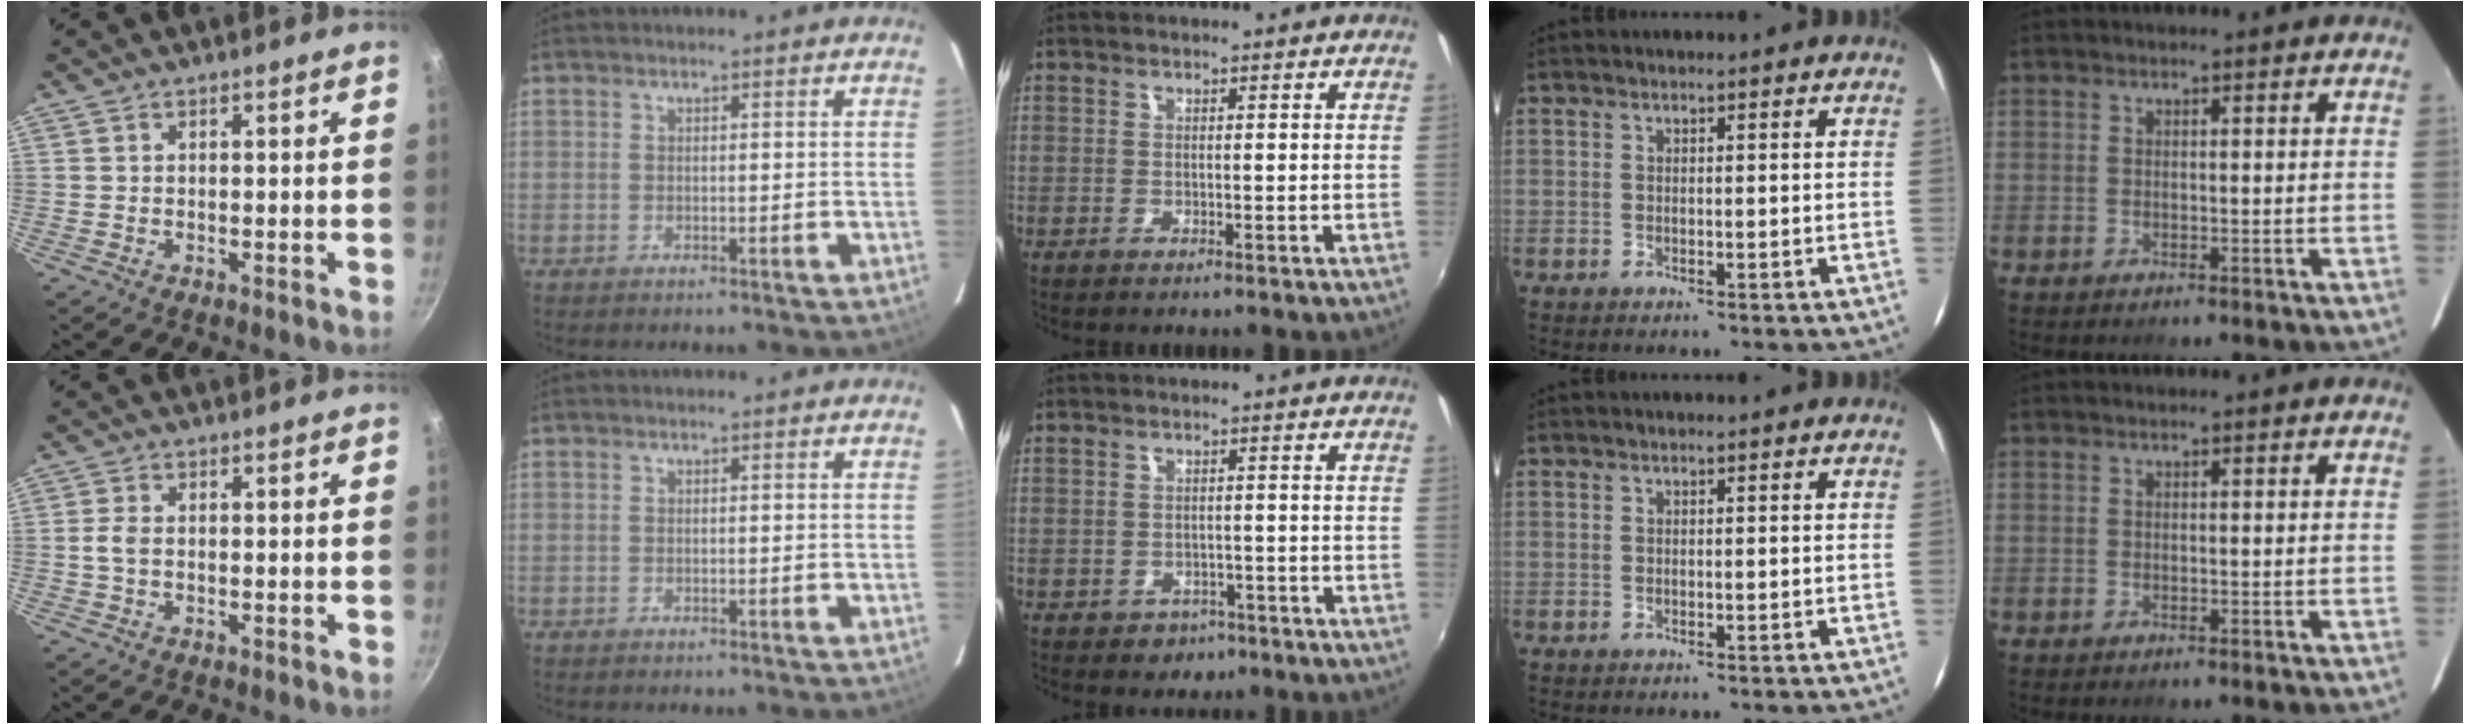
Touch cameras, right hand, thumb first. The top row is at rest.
{"thumb": {"total": 2.4, "force": [-0.2, 1.4, 1.9], "torque": [-0.041, 0.008, -0.006]}, "middle": {"total": 4.2, "force": [-2.3, 3.3, 1.0], "torque": [-0.031, -0.003, -0.028]}}